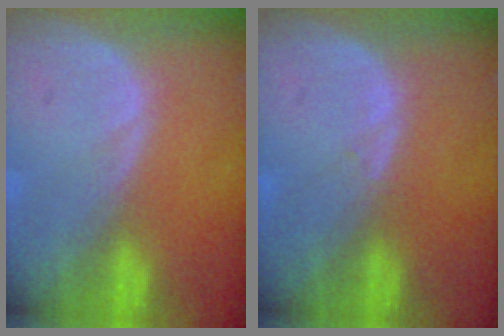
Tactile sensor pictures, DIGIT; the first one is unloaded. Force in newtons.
{"total": 0.6, "press": 0.5, "slide": 0.4}